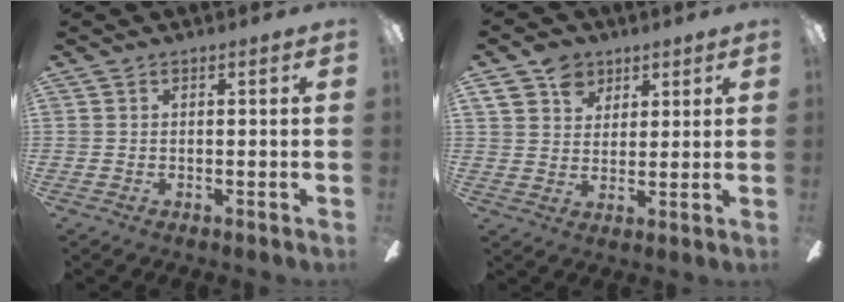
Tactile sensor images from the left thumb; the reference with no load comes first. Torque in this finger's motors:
{"motor_torque": [0.77, 0.69, 1.13, -0.69, 0.02]}